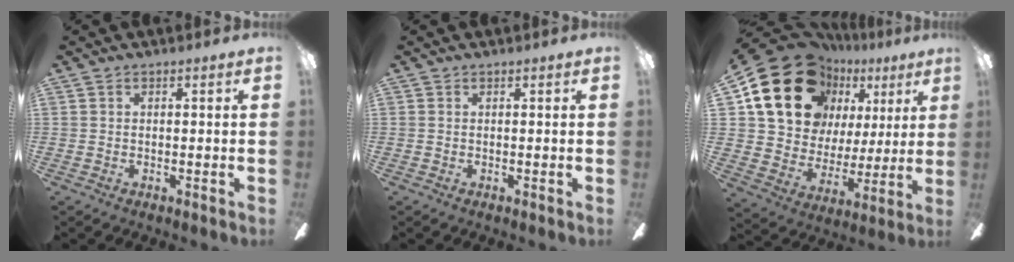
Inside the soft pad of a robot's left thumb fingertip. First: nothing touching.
{"total": 0.0}
{"total": 23.2, "force": [12.5, 16.1, 11.1], "torque": [-0.215, -0.057, 0.245]}